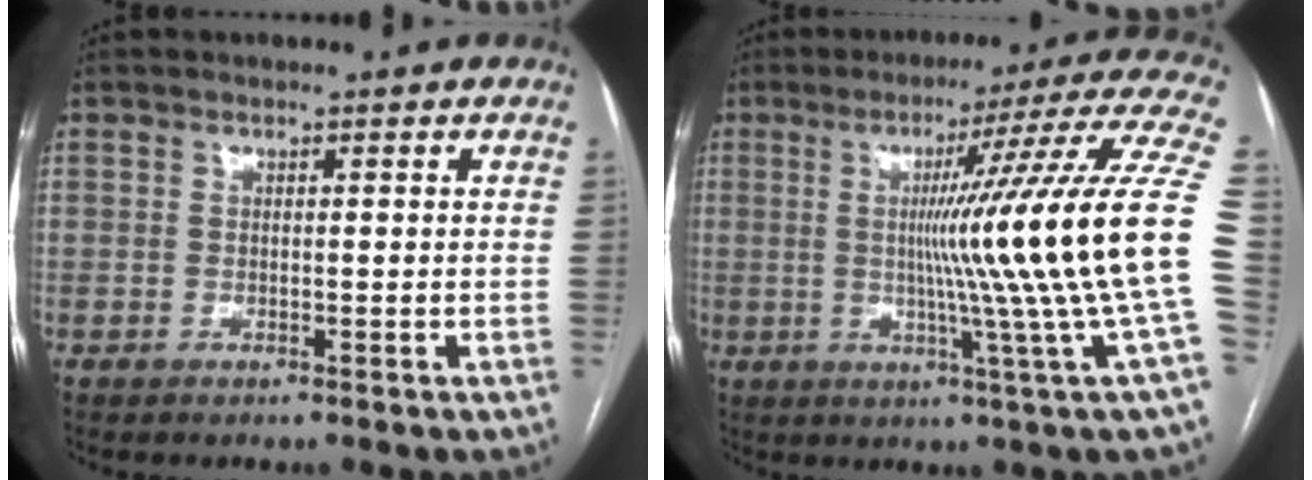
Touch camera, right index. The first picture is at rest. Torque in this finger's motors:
{"motor_torque": [2.14, 0.00, 1.05, 0.21]}